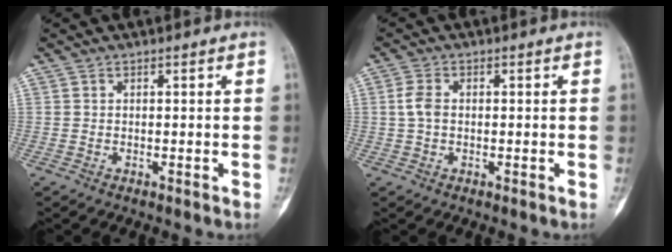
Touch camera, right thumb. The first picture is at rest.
{"total": 3.1, "force": [0.2, 2.0, 2.4], "torque": [-0.053, 0.008, -0.001]}